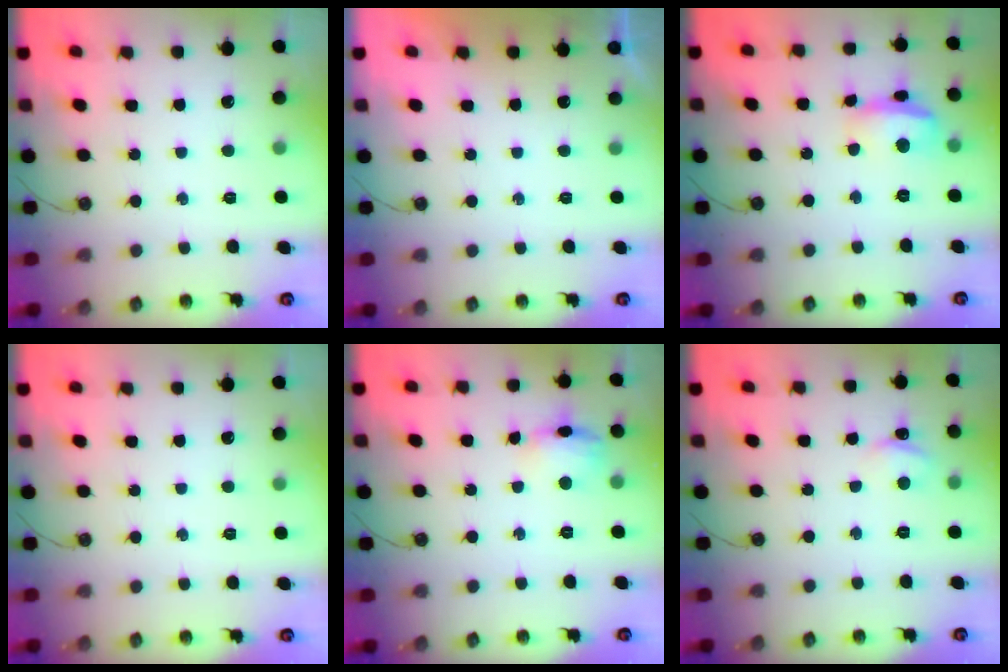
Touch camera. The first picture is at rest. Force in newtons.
{"total": 0.0}
{"total": 10.8, "press": 10.7, "slide": 1.5}
{"total": 0.0}
{"total": 9.9, "press": 9.8, "slide": 1.2}
{"total": 2.5, "press": 2.5, "slide": 0.4}